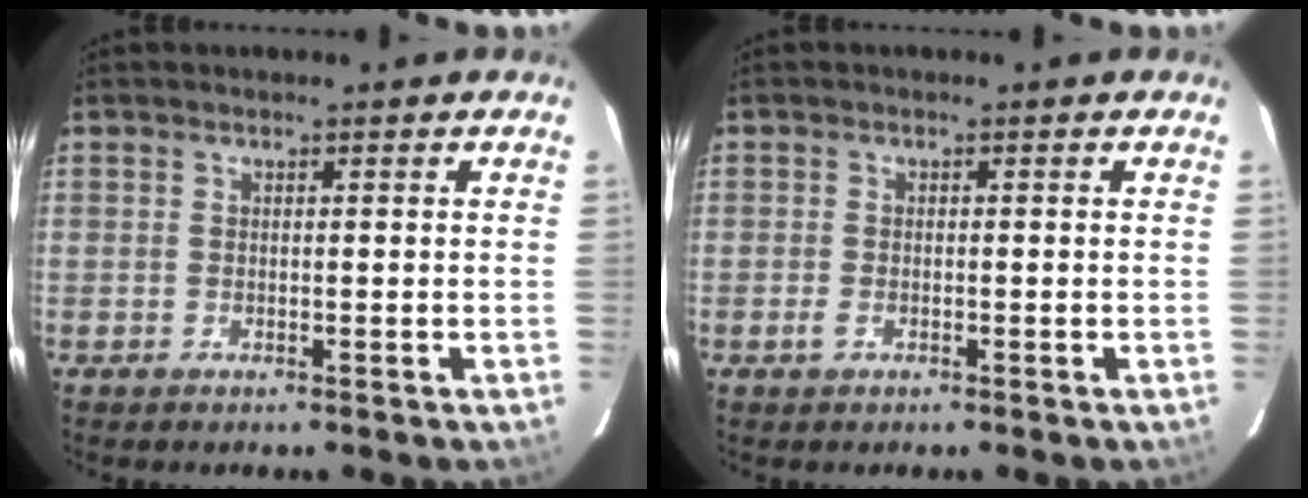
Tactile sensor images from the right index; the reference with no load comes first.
{"total": 1.3, "force": [-0.7, 0.7, 0.8], "torque": [-0.018, 0.000, -0.013]}